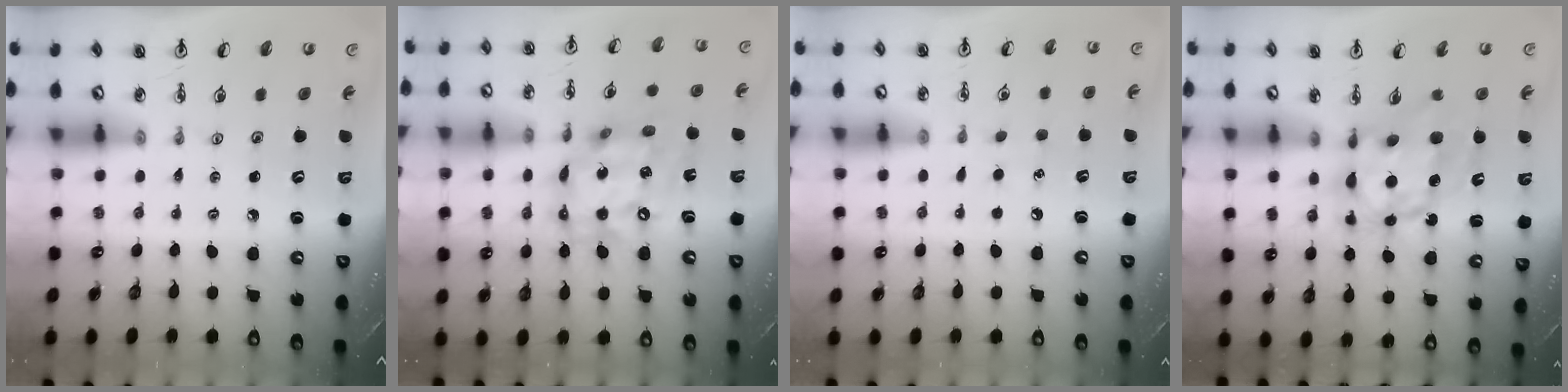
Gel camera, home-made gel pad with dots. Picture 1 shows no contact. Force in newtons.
{"total": 16.0, "press": 15.9, "slide": 1.4}
{"total": 5.5, "press": 5.4, "slide": 0.6}
{"total": 10.1, "press": 10.0, "slide": 1.0}